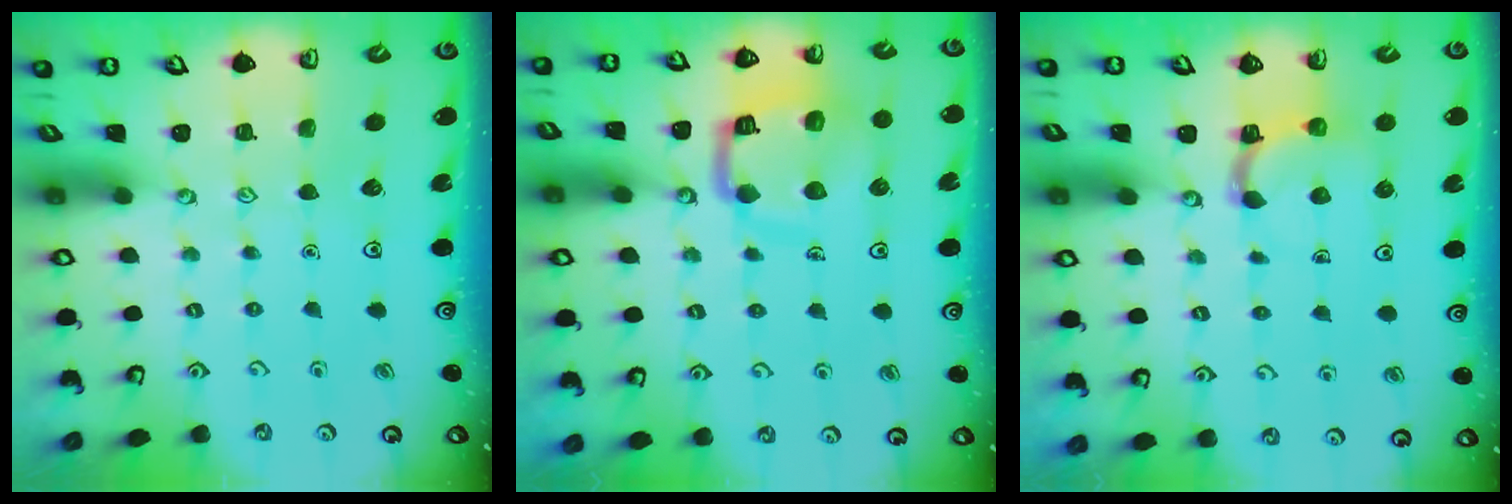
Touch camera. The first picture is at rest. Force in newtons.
{"total": 11.9, "press": 11.8, "slide": 1.2}
{"total": 5.1, "press": 5.0, "slide": 0.9}